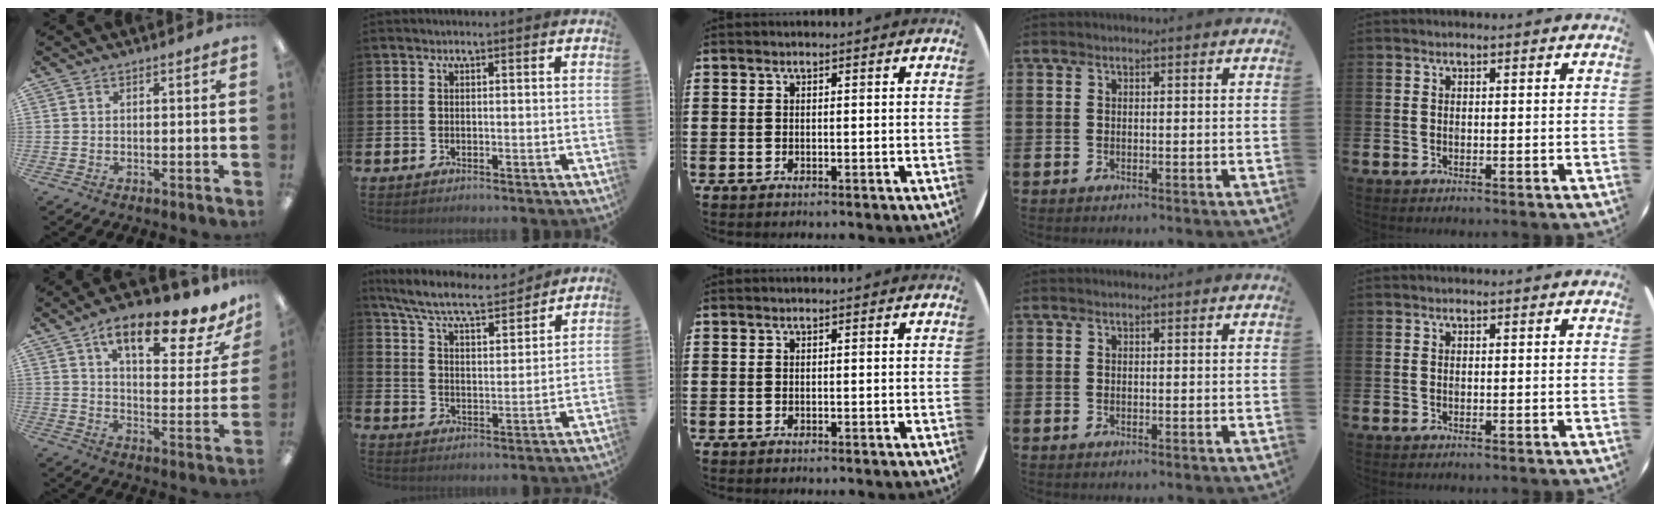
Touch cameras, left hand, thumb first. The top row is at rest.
{"thumb": {"total": 15.9, "force": [10.5, 5.0, 10.8], "torque": [-0.161, -0.059, 0.168]}, "index": {"total": 7.8, "force": [7.2, 1.1, 2.7], "torque": [-0.084, -0.045, 0.125]}}